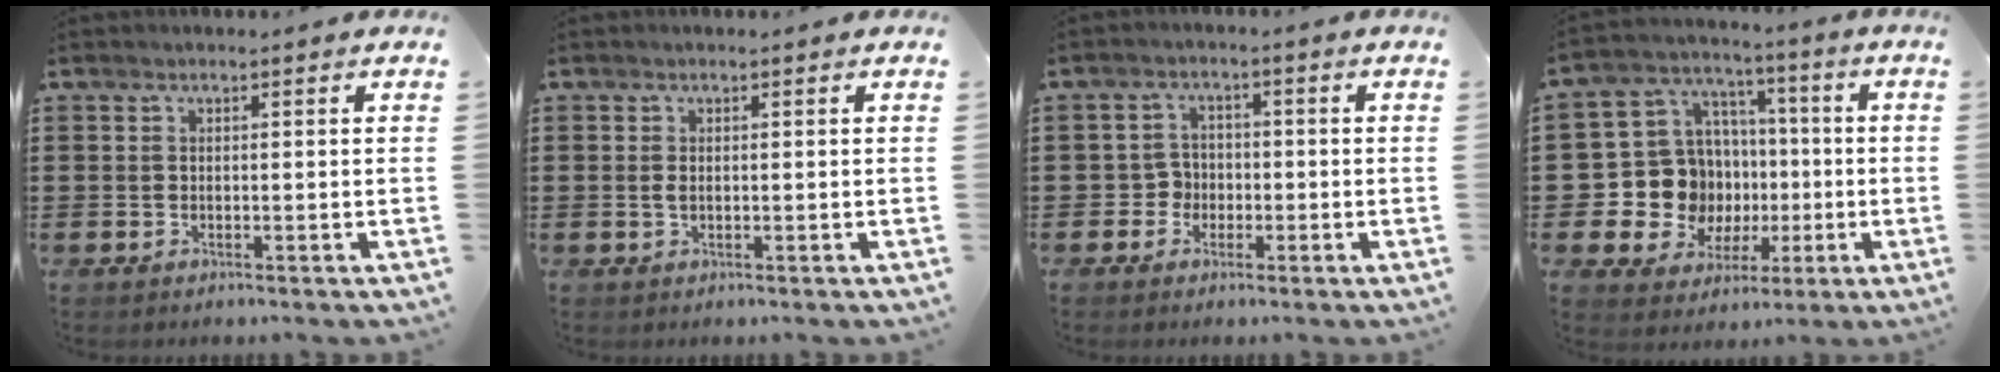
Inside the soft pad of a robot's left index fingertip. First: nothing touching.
{"total": 1.0, "force": [0.1, 0.4, 0.9], "torque": [-0.019, 0.001, 0.000]}
{"total": 3.3, "force": [-1.1, 2.9, 1.1], "torque": [-0.031, 0.004, -0.025]}
{"total": 11.9, "force": [-1.2, 11.3, 3.4], "torque": [-0.108, -0.002, -0.010]}